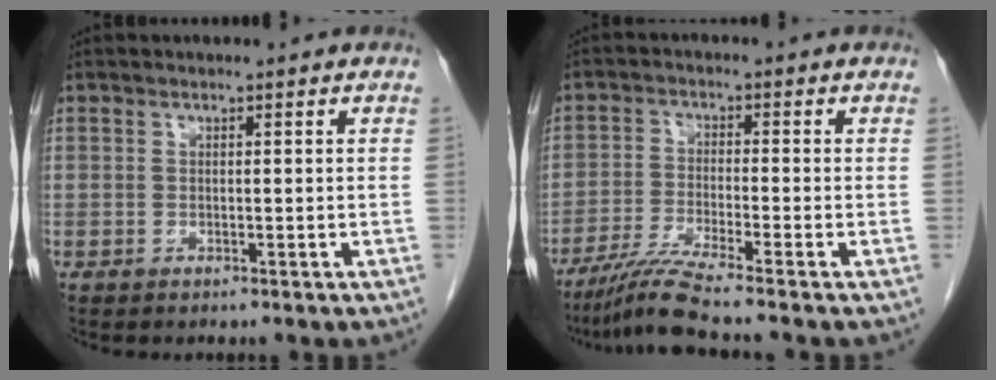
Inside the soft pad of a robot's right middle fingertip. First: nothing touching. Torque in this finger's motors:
{"motor_torque": [0.17, -0.48, 0.03, 0.09]}